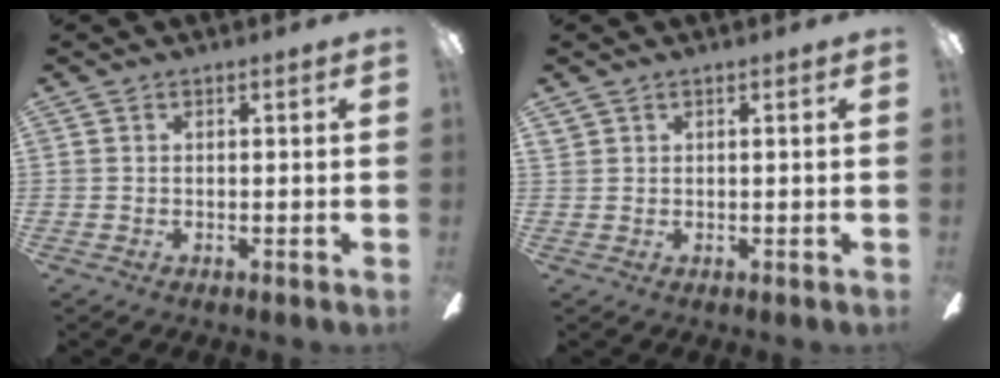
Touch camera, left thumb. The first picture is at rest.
{"total": 0.6, "force": [0.5, 0.1, 0.3], "torque": [-0.008, 0.000, 0.010]}